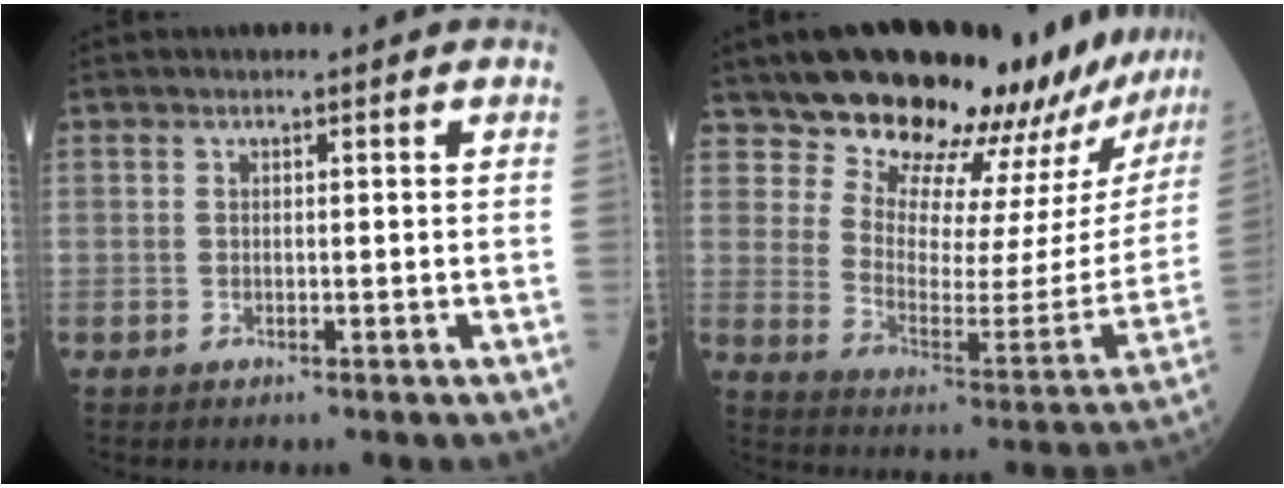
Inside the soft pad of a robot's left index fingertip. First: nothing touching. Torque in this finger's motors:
{"motor_torque": [1.90, -0.24, 0.44, 0.05]}